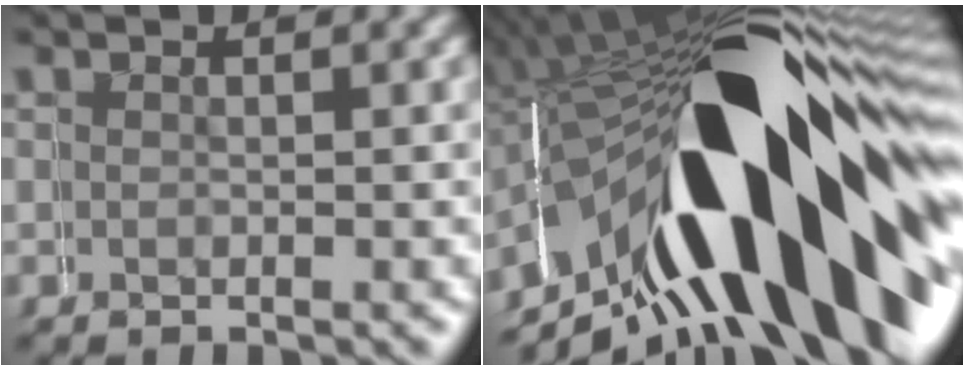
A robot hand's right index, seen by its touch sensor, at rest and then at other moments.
{"total": 23.0, "force": [-3.1, 10.3, 20.4], "torque": [-0.296, 0.040, -0.057]}